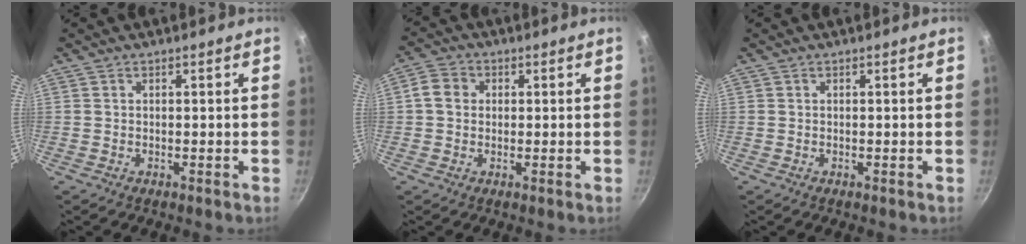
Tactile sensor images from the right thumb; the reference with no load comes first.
{"total": 4.4, "force": [0.5, 3.8, 2.1], "torque": [-0.029, 0.004, -0.004]}
{"total": 0.0}